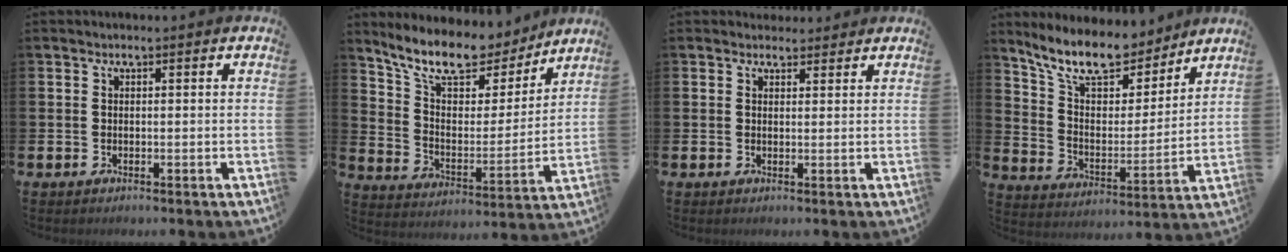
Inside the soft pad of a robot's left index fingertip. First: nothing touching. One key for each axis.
{"total": 11.5, "fx": 9.9, "fy": 4.0, "fz": 4.2, "tx": -0.119, "ty": -0.066, "tz": 0.173}
{"total": 1.9, "fx": 1.8, "fy": 0.7, "fz": -0.1, "tx": 0.020, "ty": -0.009, "tz": 0.029}
{"total": 11.7, "fx": 10.2, "fy": 4.0, "fz": 4.2, "tx": -0.118, "ty": -0.064, "tz": 0.181}